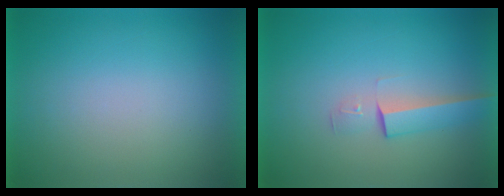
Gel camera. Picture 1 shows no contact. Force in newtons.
{"total": 2.6}